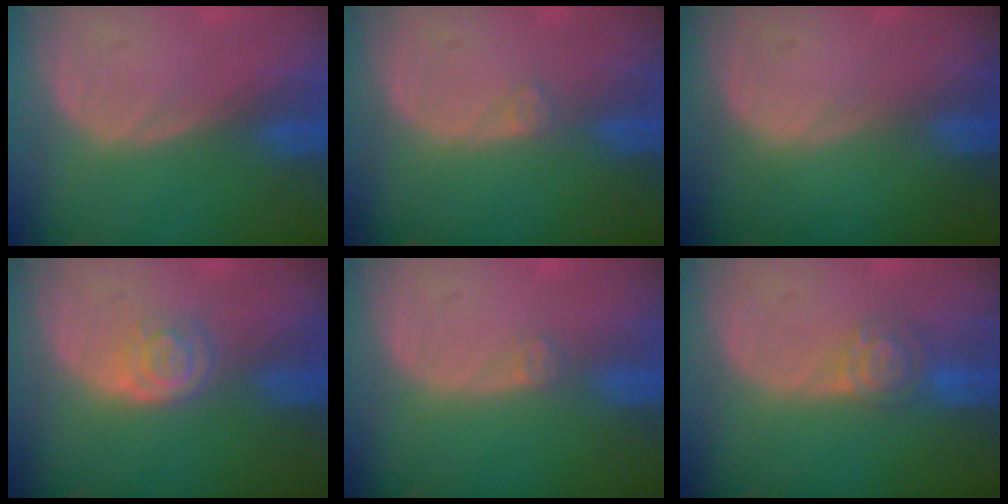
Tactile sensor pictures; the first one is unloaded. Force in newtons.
{"total": 1.1, "press": 1.0, "slide": 0.2}
{"total": 0.0}
{"total": 3.5, "press": 3.5, "slide": 0.6}
{"total": 1.5, "press": 1.2, "slide": 0.9}
{"total": 5.0, "press": 4.3, "slide": 2.5}